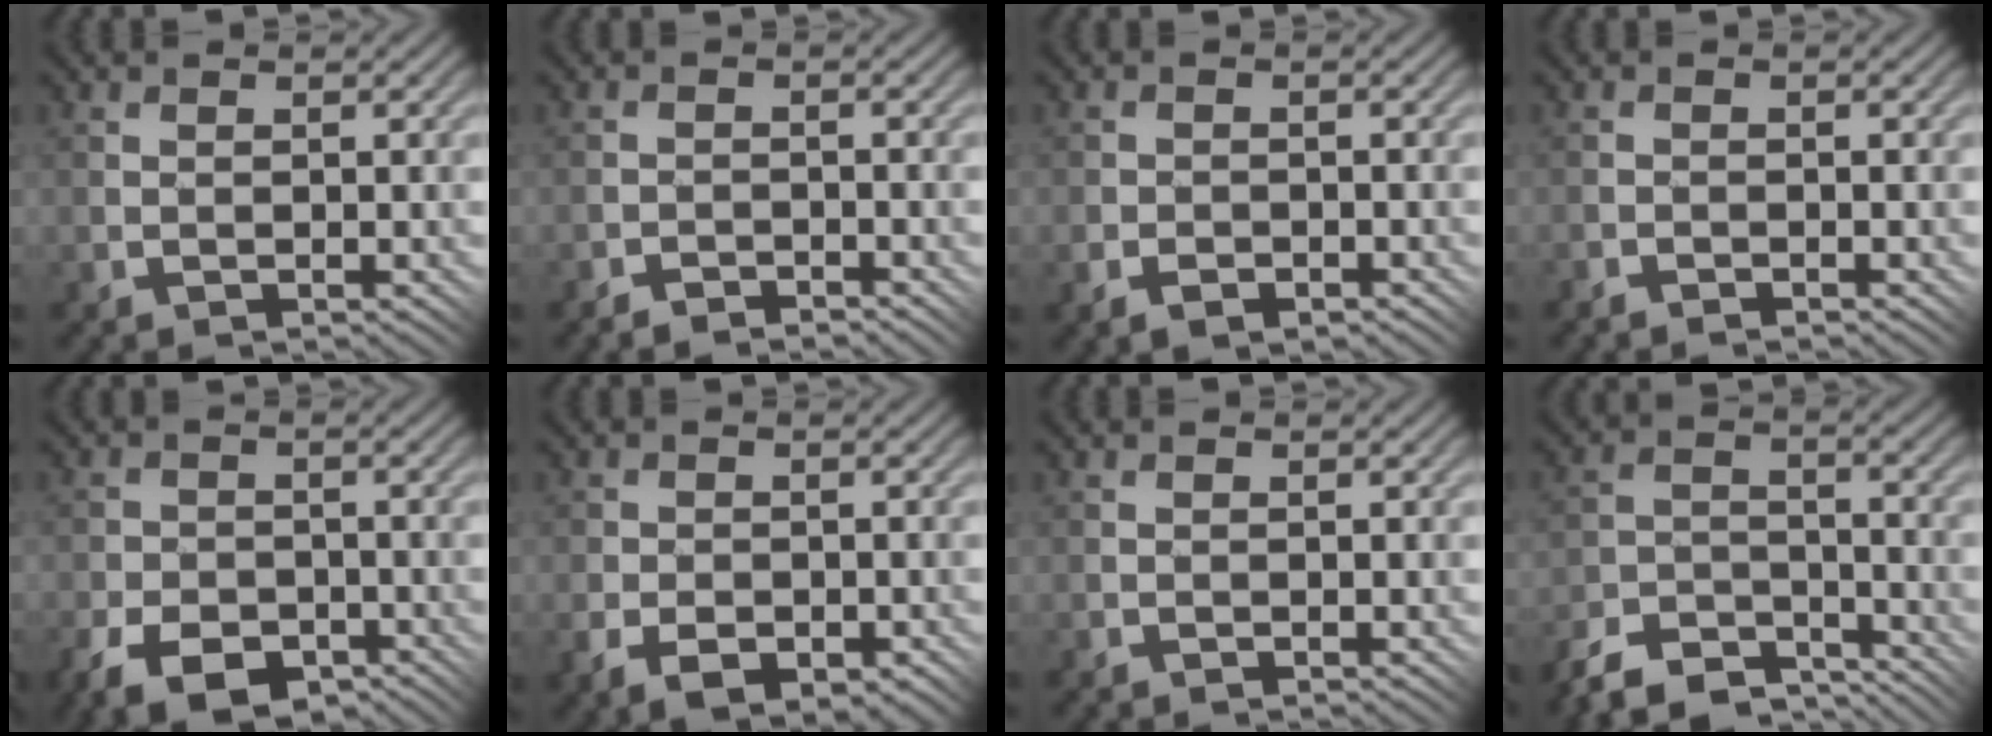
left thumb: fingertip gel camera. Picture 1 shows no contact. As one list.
[{"total": 1.6, "force": [-1.6, 0.0, -0.1], "torque": [0.007, 0.010, -0.035]}, {"total": 1.7, "force": [-1.3, 0.9, 0.6], "torque": [-0.010, 0.000, -0.029]}, {"total": 1.0, "force": [-1.0, -0.1, -0.3], "torque": [0.007, 0.005, -0.023]}, {"total": 6.8, "force": [-4.5, 3.8, 3.4], "torque": [-0.068, -0.011, -0.079]}, {"total": 4.3, "force": [-2.1, 2.7, 2.7], "torque": [-0.047, -0.014, -0.035]}, {"total": 0.0}, {"total": 8.7, "force": [-7.9, 2.5, 2.7], "torque": [-0.053, -0.003, -0.145]}]